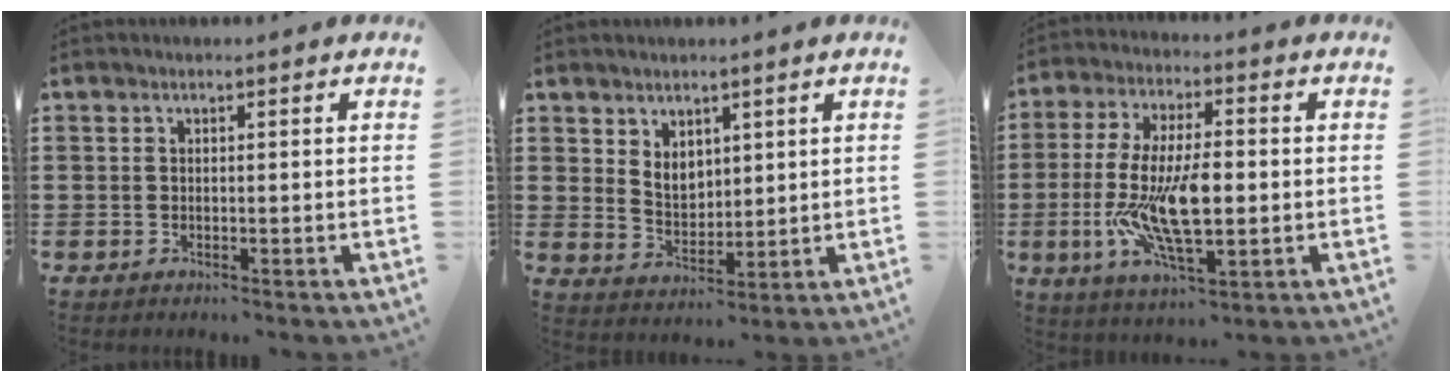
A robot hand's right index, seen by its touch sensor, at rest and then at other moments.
{"total": 4.2, "force": [2.5, 2.9, 1.9], "torque": [-0.039, 0.003, 0.044]}
{"total": 13.4, "force": [-1.7, 5.3, 12.1], "torque": [-0.266, -0.014, -0.033]}